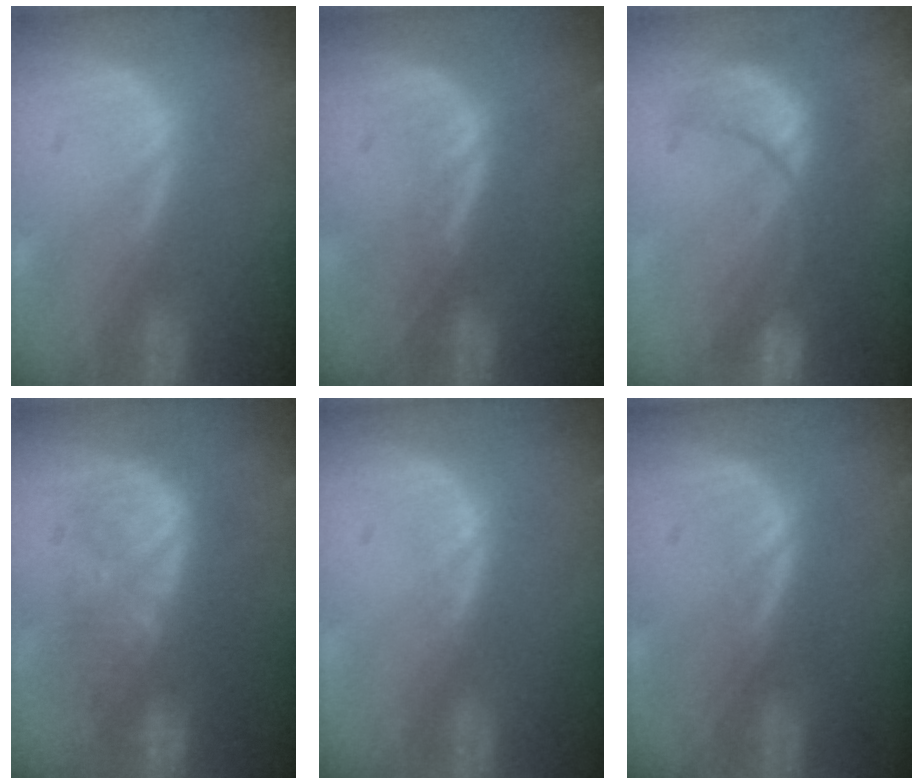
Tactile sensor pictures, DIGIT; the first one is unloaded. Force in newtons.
{"total": 1.5, "press": 1.5, "slide": 0.2}
{"total": 8.1, "press": 8.1, "slide": 0.8}
{"total": 8.7, "press": 8.5, "slide": 1.8}
{"total": 0.7, "press": 0.5, "slide": 0.5}
{"total": 1.1, "press": 1.0, "slide": 0.2}